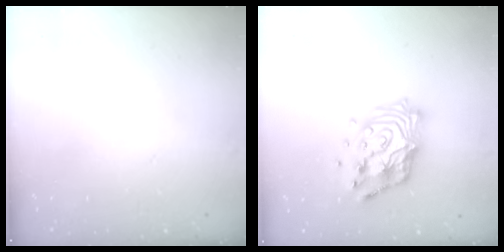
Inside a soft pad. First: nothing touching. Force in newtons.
{"total": 15.7, "press": 15.7, "slide": 1.4}